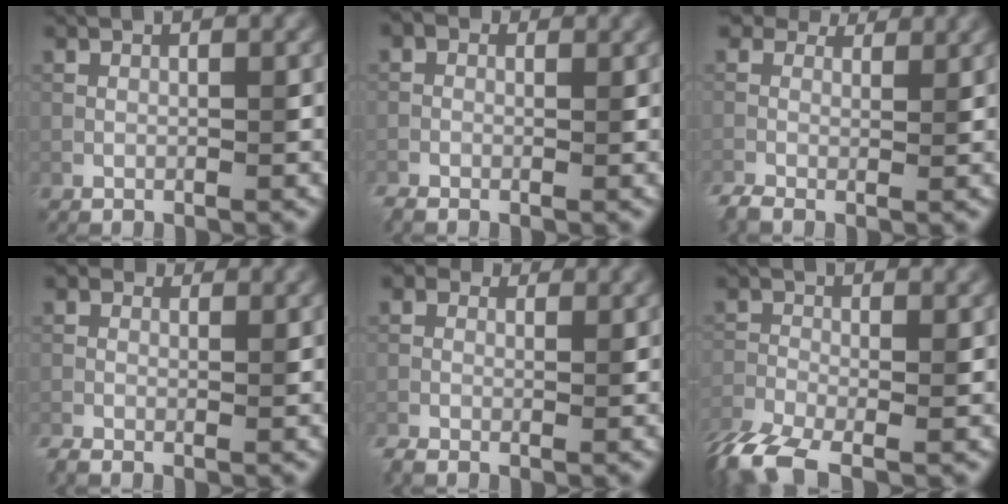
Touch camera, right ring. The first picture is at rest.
{"total": 2.3, "force": [-0.7, 1.6, 1.5], "torque": [-0.026, 0.000, -0.010]}
{"total": 4.4, "force": [2.0, 2.8, 2.7], "torque": [-0.059, 0.000, 0.023]}
{"total": 2.2, "force": [-0.5, 1.5, 1.5], "torque": [-0.029, -0.004, -0.012]}
{"total": 2.9, "force": [-0.3, 2.1, 1.9], "torque": [-0.035, 0.001, -0.007]}
{"total": 7.0, "force": [-5.0, 2.3, 4.4], "torque": [-0.096, -0.023, -0.101]}